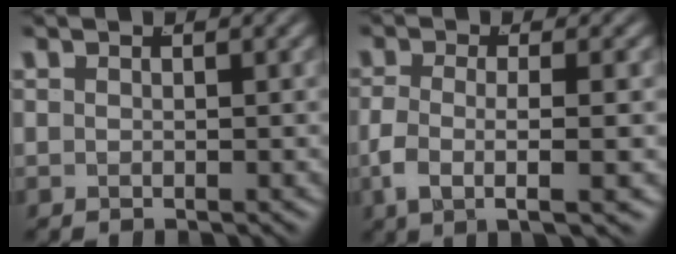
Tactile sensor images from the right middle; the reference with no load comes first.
{"total": 4.5, "force": [-1.5, 1.3, 4.0], "torque": [-0.083, -0.019, -0.015]}